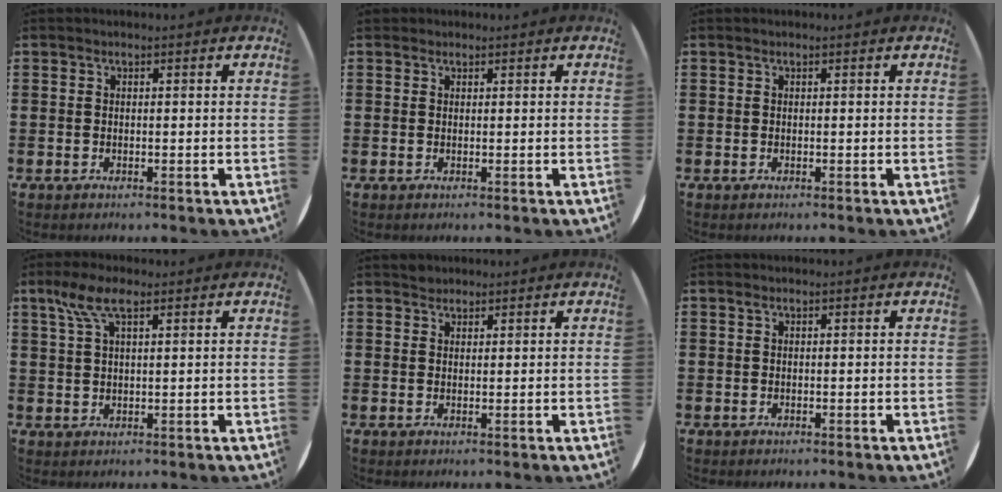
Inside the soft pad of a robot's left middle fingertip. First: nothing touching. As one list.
[{"total": 0.5, "force": [0.5, 0.2, -0.1], "torque": [0.011, 0.001, 0.007]}, {"total": 0.0}, {"total": 5.3, "force": [2.9, 1.9, 4.0], "torque": [-0.086, 0.011, 0.050]}, {"total": 1.2, "force": [1.1, 0.4, -0.2], "torque": [0.003, 0.003, 0.022]}, {"total": 0.0}]